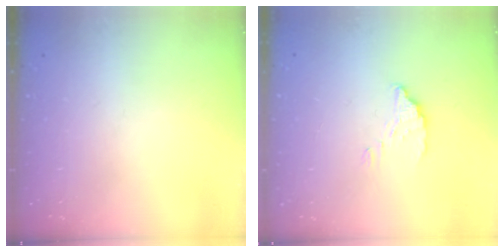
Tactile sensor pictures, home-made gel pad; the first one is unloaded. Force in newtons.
{"total": 3.1, "press": 3.1, "slide": 0.1}